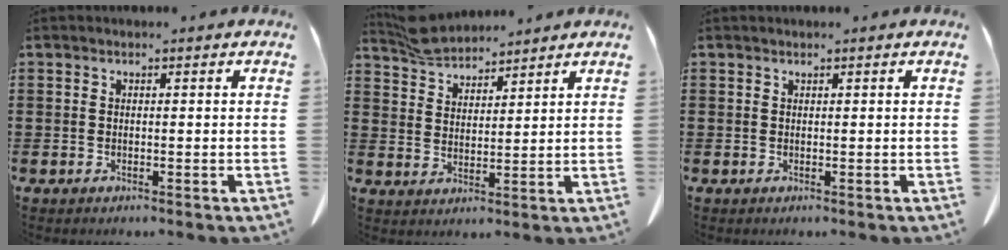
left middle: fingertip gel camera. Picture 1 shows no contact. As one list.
[{"total": 5.3, "force": [5.0, 1.5, 0.9], "torque": [-0.036, -0.013, 0.096]}, {"total": 0.0}]